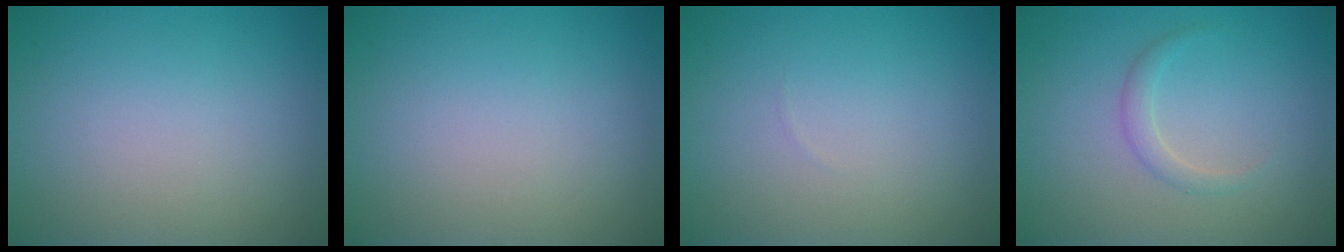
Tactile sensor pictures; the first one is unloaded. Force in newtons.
{"total": 0.0}
{"total": 0.0}
{"total": 1.2, "press": 1.2, "slide": 0.0}